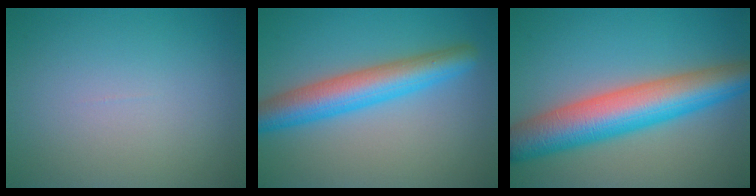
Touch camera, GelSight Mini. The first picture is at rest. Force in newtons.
{"total": 6.1, "press": 6.1, "slide": 0.1}
{"total": 9.3, "press": 9.3, "slide": 0.3}